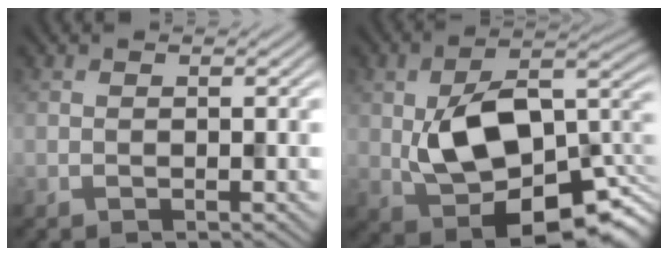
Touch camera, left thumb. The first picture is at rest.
{"total": 15.2, "force": [-2.3, 8.7, 12.2], "torque": [-0.206, -0.018, -0.033]}